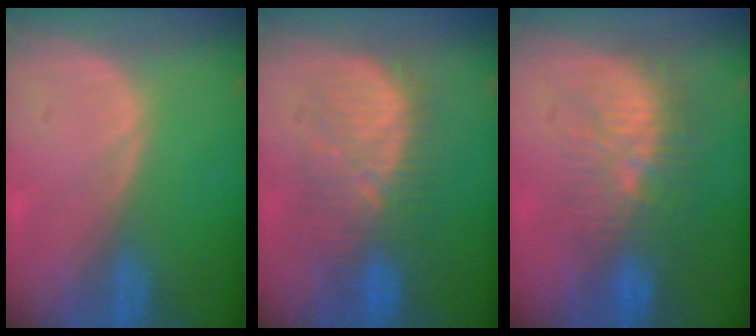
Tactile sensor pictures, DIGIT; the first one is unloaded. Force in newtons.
{"total": 8.9, "press": 8.9, "slide": 0.4}
{"total": 9.7, "press": 9.0, "slide": 3.6}